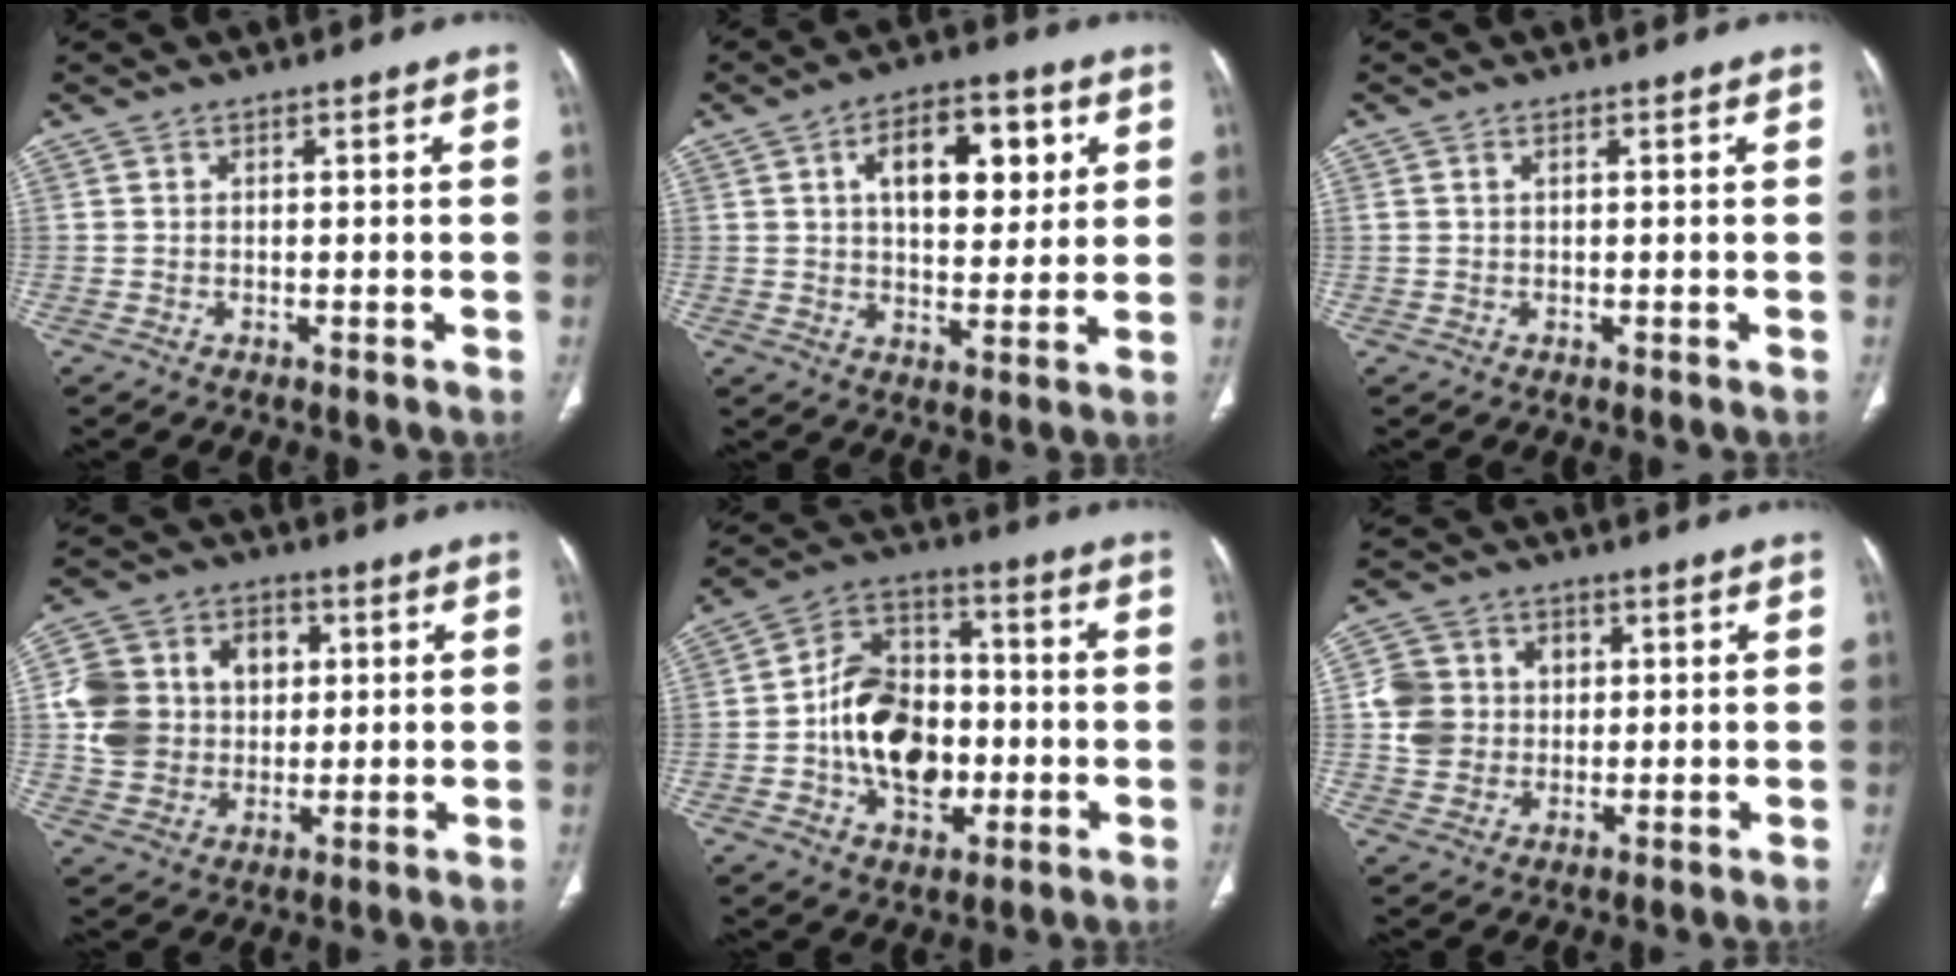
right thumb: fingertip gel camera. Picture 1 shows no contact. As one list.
[{"total": 14.0, "force": [4.4, 7.6, 10.9], "torque": [-0.122, -0.004, 0.068]}, {"total": 0.8, "force": [0.4, 0.3, 0.6], "torque": [-0.018, 0.008, 0.010]}, {"total": 15.1, "force": [2.1, 12.7, 7.9], "torque": [-0.120, 0.017, 0.042]}, {"total": 17.0, "force": [-2.4, 12.0, 11.8], "torque": [-0.160, 0.032, -0.037]}, {"total": 9.1, "force": [1.0, 8.3, 3.6], "torque": [-0.042, 0.006, 0.018]}]